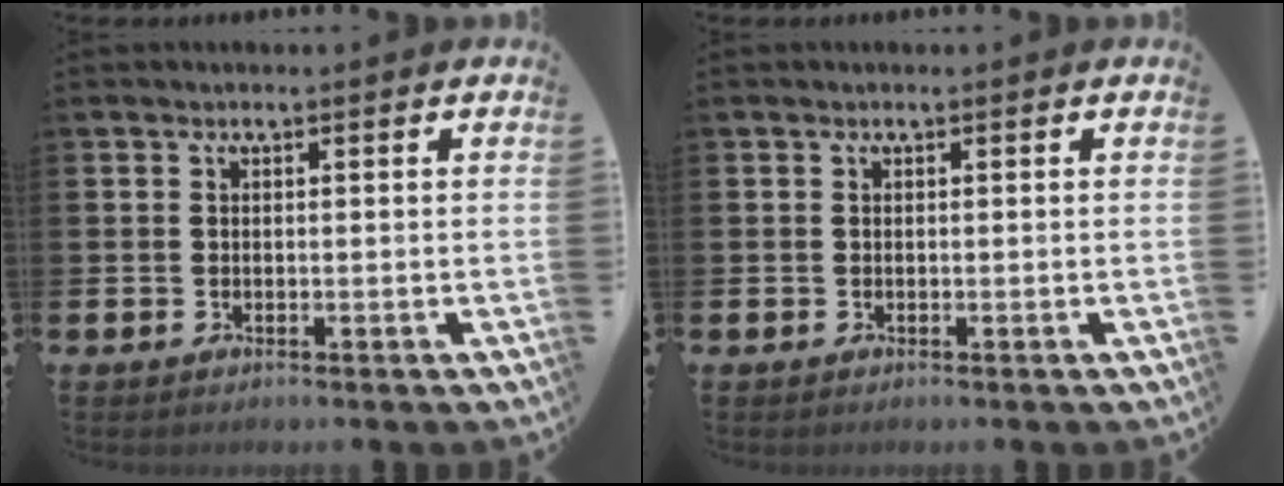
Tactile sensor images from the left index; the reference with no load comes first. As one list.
[{"total": 0.0}]